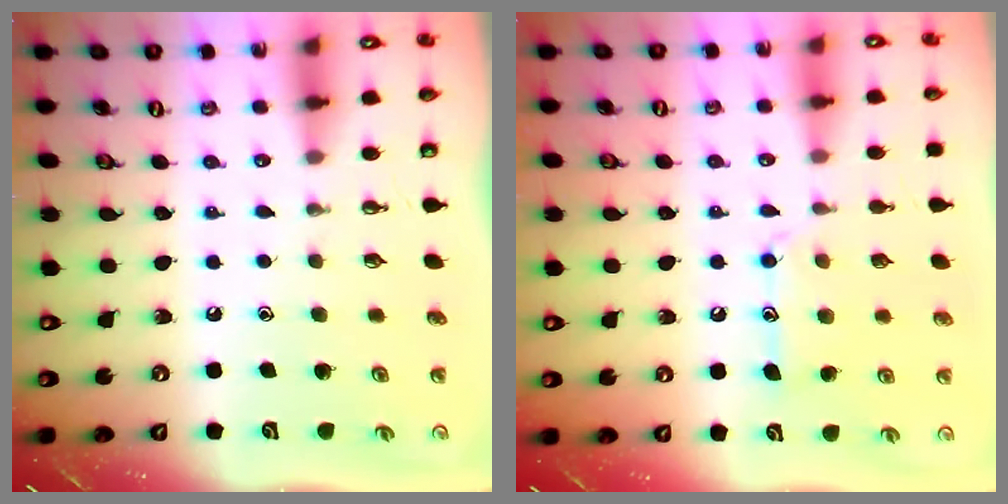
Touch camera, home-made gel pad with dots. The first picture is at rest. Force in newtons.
{"total": 11.0, "press": 10.9, "slide": 0.7}